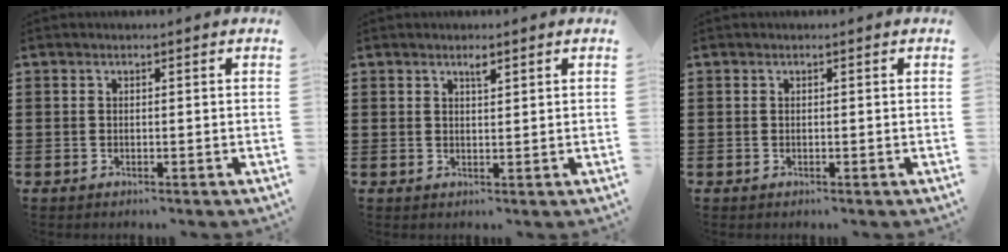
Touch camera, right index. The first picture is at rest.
{"total": 1.5, "force": [1.1, 0.4, 1.0], "torque": [-0.014, -0.001, 0.016]}
{"total": 0.0}